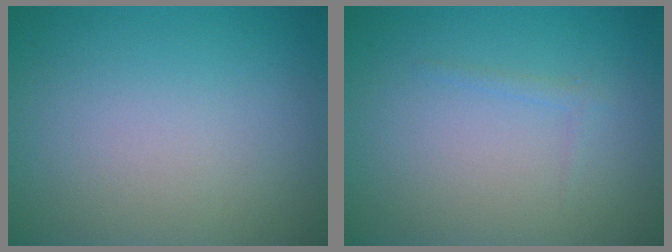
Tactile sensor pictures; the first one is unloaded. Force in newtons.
{"total": 0.7, "press": 0.7, "slide": 0.0}